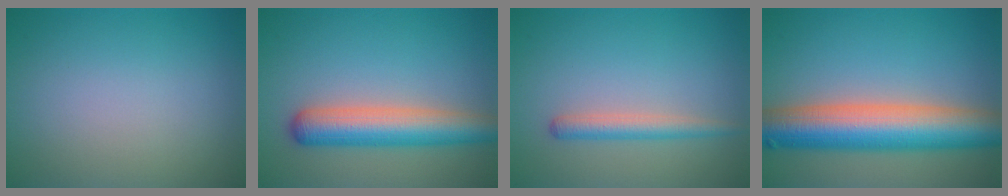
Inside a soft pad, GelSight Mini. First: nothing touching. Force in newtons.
{"total": 6.0, "press": 6.0, "slide": 0.3}
{"total": 2.2, "press": 2.2, "slide": 0.1}
{"total": 10.1, "press": 10.1, "slide": 0.4}